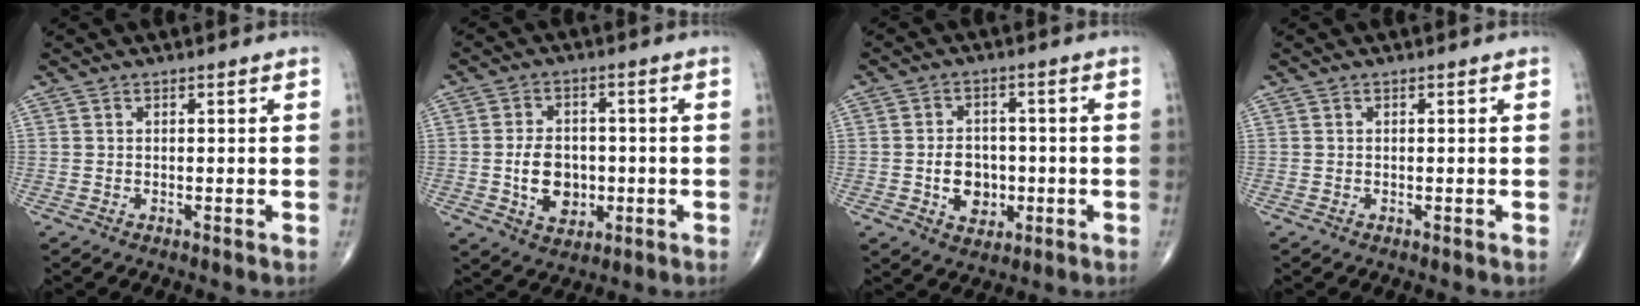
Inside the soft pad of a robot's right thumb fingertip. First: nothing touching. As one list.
[{"total": 8.7, "force": [-1.3, 6.3, 5.9], "torque": [-0.075, 0.007, -0.017]}, {"total": 7.2, "force": [-1.4, 5.6, 4.4], "torque": [-0.041, 0.010, -0.018]}, {"total": 0.0}]